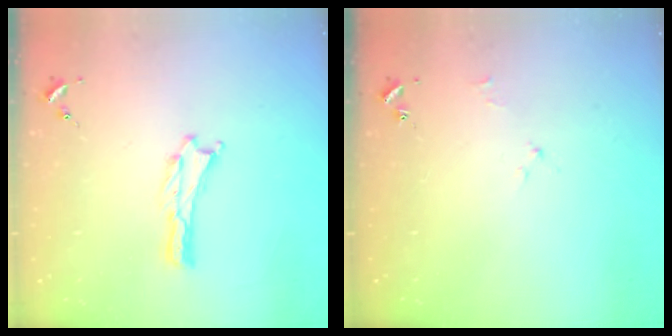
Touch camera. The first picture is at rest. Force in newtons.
{"total": 1.7, "press": 1.6, "slide": 0.3}